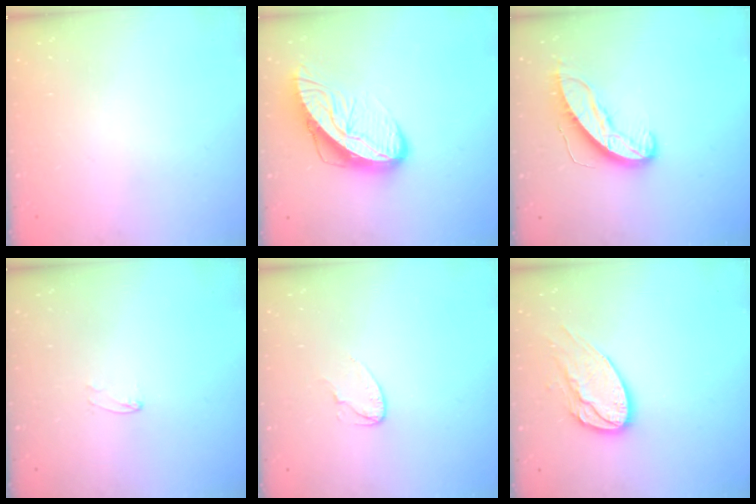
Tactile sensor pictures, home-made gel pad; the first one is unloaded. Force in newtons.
{"total": 12.1, "press": 12.1, "slide": 1.4}
{"total": 9.6, "press": 9.6, "slide": 0.2}
{"total": 3.4, "press": 3.4, "slide": 0.3}
{"total": 3.4, "press": 3.4, "slide": 0.3}
{"total": 14.0, "press": 14.0, "slide": 1.2}